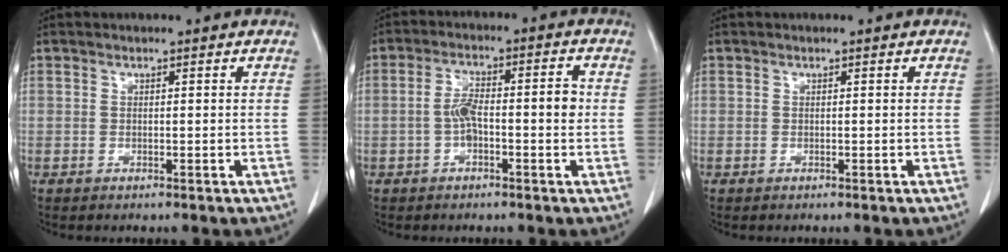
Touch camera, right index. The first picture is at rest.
{"total": 6.2, "force": [-0.7, 1.9, 5.8], "torque": [-0.104, 0.025, -0.012]}
{"total": 0.0}